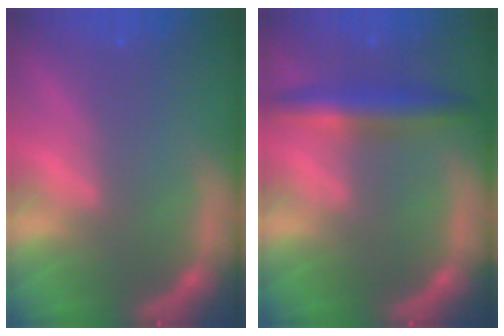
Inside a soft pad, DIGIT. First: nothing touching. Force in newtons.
{"total": 4.4}